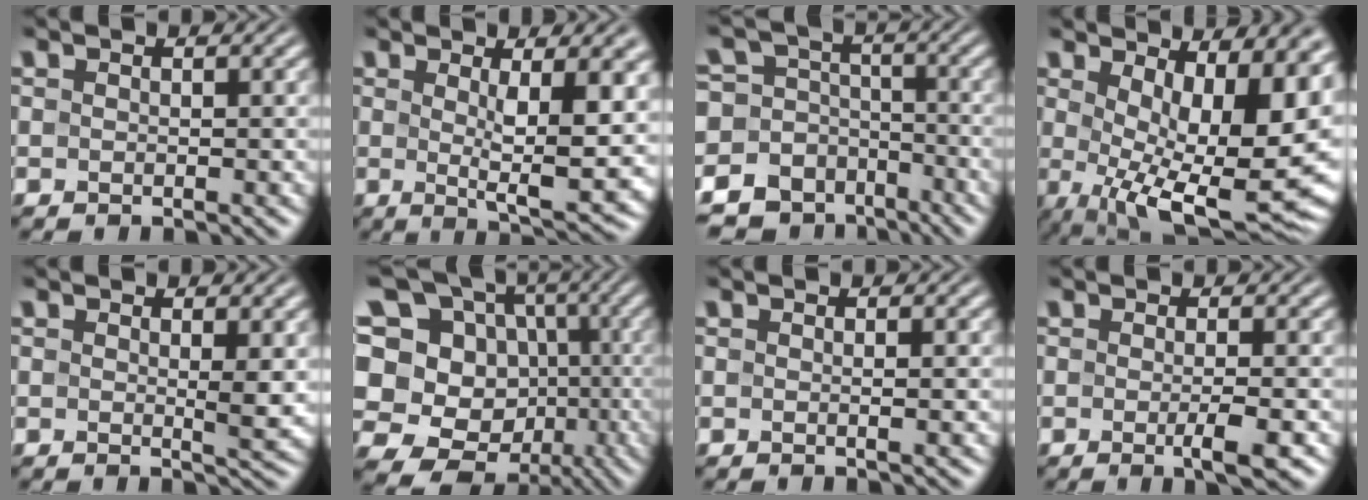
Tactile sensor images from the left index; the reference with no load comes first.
{"total": 8.8, "force": [0.9, 2.2, 8.5], "torque": [-0.124, -0.015, 0.020]}
{"total": 12.3, "force": [-7.6, 9.4, 2.3], "torque": [-0.054, -0.012, -0.118]}
{"total": 15.6, "force": [1.9, 6.7, 13.9], "torque": [-0.175, -0.022, 0.070]}
{"total": 2.0, "force": [0.5, 0.3, 1.9], "torque": [-0.026, -0.007, 0.008]}
{"total": 16.3, "force": [-2.0, 14.3, 7.6], "torque": [-0.199, 0.033, -0.016]}
{"total": 0.9, "force": [0.0, 0.2, 0.8], "torque": [-0.010, 0.000, -0.003]}
{"total": 2.9, "force": [-0.5, 0.6, 2.8], "torque": [-0.037, -0.005, -0.009]}